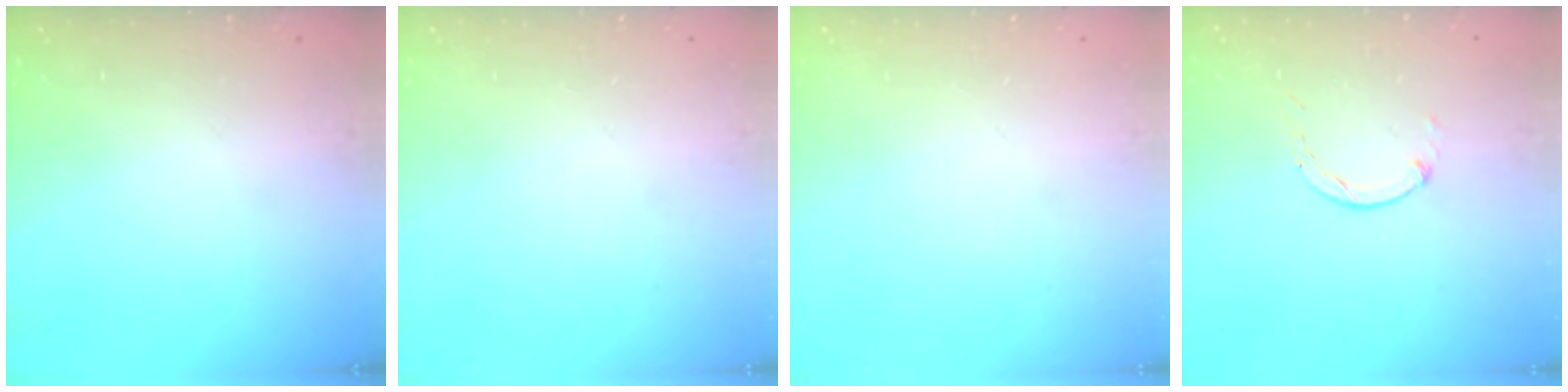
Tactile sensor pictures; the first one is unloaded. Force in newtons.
{"total": 0.0}
{"total": 0.0}
{"total": 0.7, "press": 0.6, "slide": 0.2}